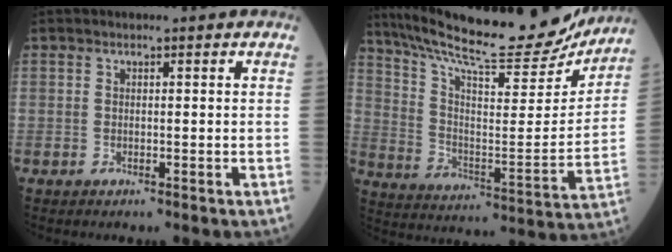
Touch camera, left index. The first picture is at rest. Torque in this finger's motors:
{"motor_torque": [0.66, -1.36, 0.46, 0.11]}